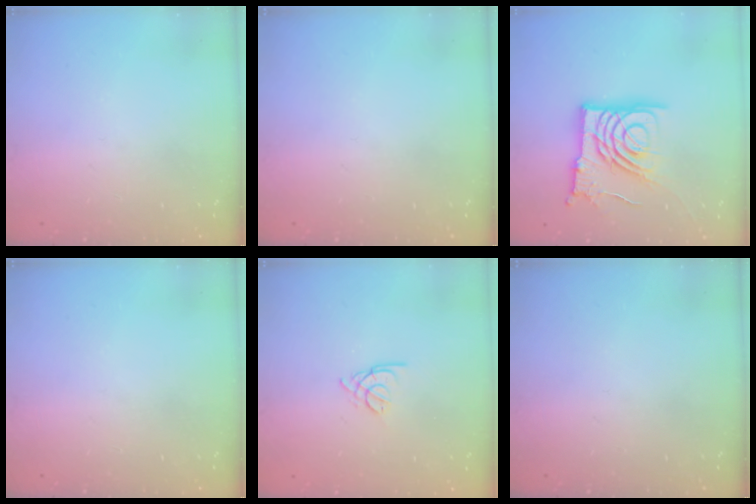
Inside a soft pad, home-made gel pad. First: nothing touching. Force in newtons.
{"total": 0.0}
{"total": 15.5, "press": 15.5, "slide": 1.2}
{"total": 0.0}
{"total": 1.8, "press": 1.7, "slide": 0.5}
{"total": 0.0}